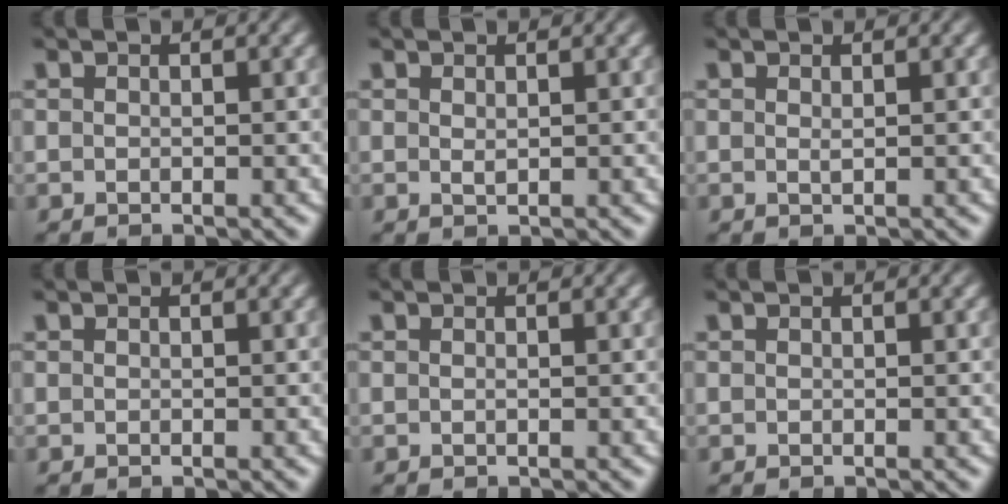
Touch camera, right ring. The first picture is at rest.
{"total": 0.7, "force": [0.4, -0.5, 0.3], "torque": [0.004, -0.006, 0.016]}
{"total": 0.7, "force": [0.3, -0.6, 0.3], "torque": [0.003, -0.004, 0.010]}
{"total": 0.0}
{"total": 0.0}
{"total": 0.0}